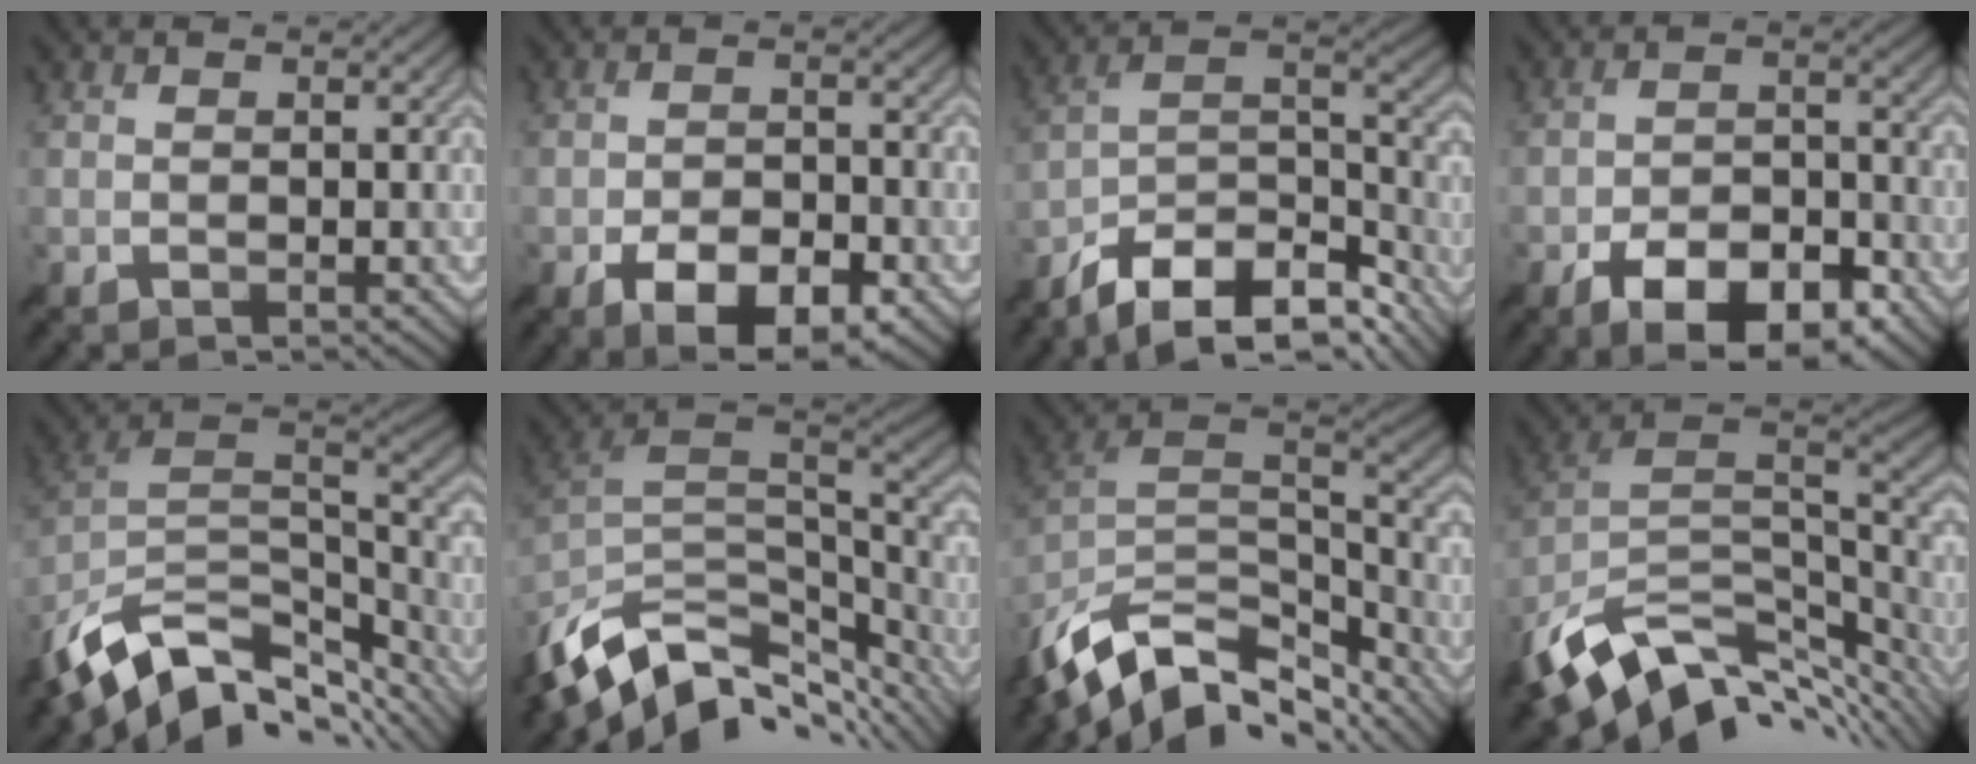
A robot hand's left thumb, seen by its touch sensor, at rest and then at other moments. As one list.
[{"total": 8.8, "force": [-4.5, 4.0, 6.4], "torque": [-0.110, -0.001, -0.077]}, {"total": 14.2, "force": [-10.3, 5.1, 8.3], "torque": [-0.174, -0.005, -0.173]}, {"total": 10.7, "force": [-6.4, 4.9, 7.1], "torque": [-0.116, 0.002, -0.113]}, {"total": 13.9, "force": [-8.0, 6.9, 9.0], "torque": [-0.208, -0.012, -0.135]}, {"total": 12.8, "force": [-7.4, 6.0, 8.5], "torque": [-0.213, -0.016, -0.119]}, {"total": 14.8, "force": [-9.6, 6.9, 9.0], "torque": [-0.226, -0.015, -0.156]}, {"total": 14.3, "force": [-7.2, 7.2, 10.1], "torque": [-0.225, -0.018, -0.120]}]